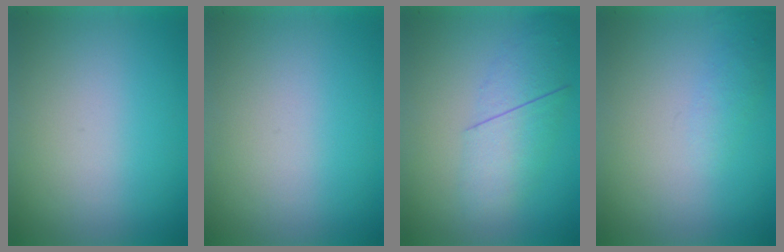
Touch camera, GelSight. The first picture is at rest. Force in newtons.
{"total": 0.0}
{"total": 2.4}
{"total": 1.1}